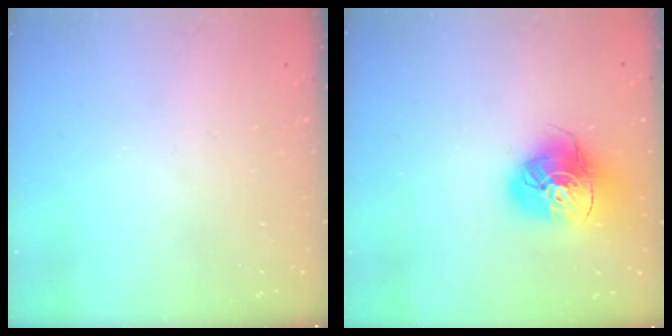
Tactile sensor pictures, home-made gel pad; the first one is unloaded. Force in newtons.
{"total": 14.4, "press": 14.3, "slide": 1.8}